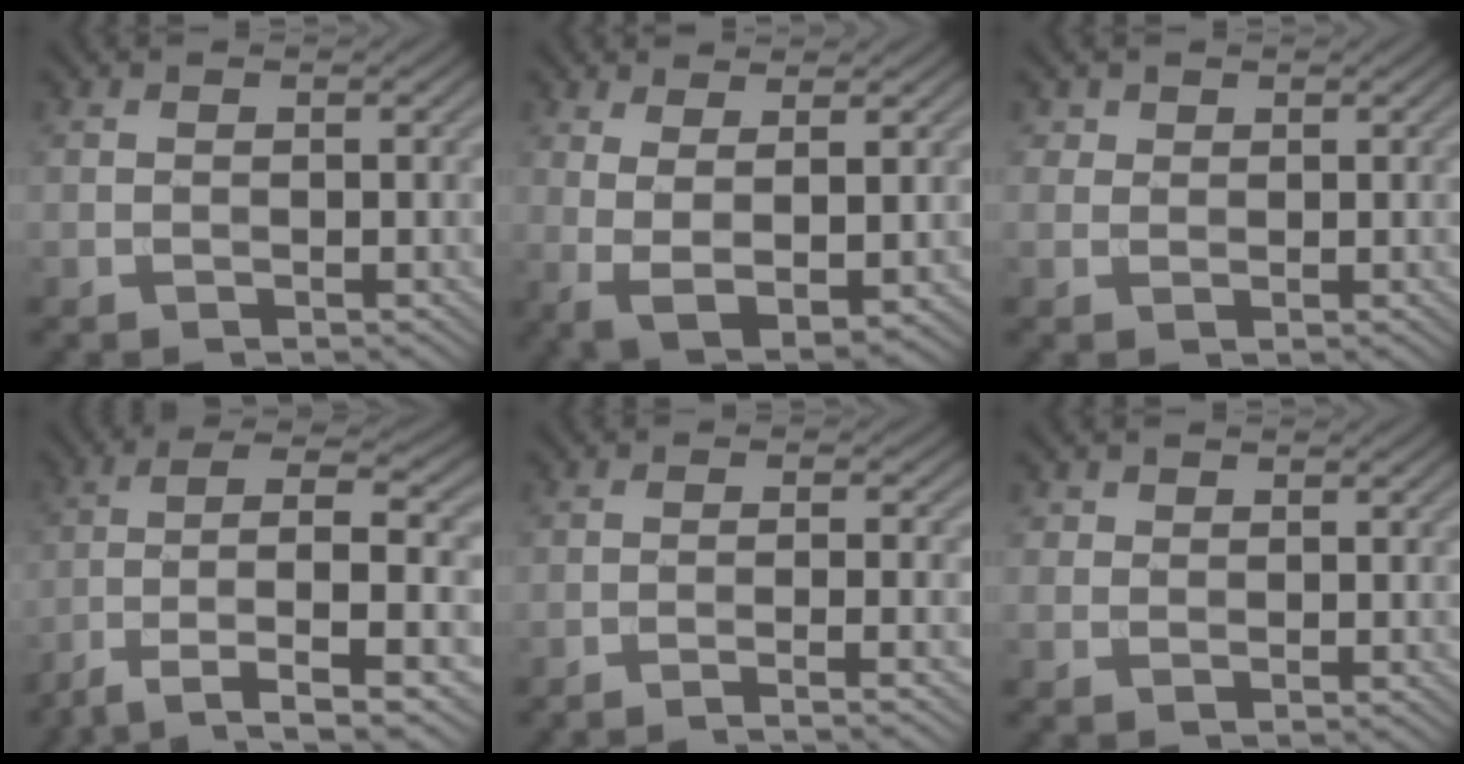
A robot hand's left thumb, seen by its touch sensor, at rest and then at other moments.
{"total": 4.8, "force": [1.1, 1.1, 4.6], "torque": [-0.102, -0.009, 0.029]}
{"total": 1.5, "force": [1.0, 1.1, 0.4], "torque": [-0.007, 0.001, 0.019]}
{"total": 9.7, "force": [-3.8, 3.2, 8.3], "torque": [-0.158, -0.006, -0.067]}
{"total": 4.5, "force": [-2.6, 0.4, 3.6], "torque": [-0.052, 0.014, -0.062]}
{"total": 1.1, "force": [0.7, 0.8, 0.3], "torque": [-0.004, -0.001, 0.014]}